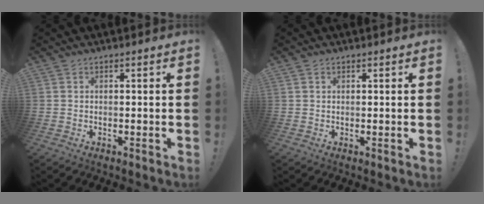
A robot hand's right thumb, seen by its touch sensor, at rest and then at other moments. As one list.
[{"total": 0.7, "force": [0.5, 0.5, 0.1], "torque": [0.007, -0.002, 0.008]}]